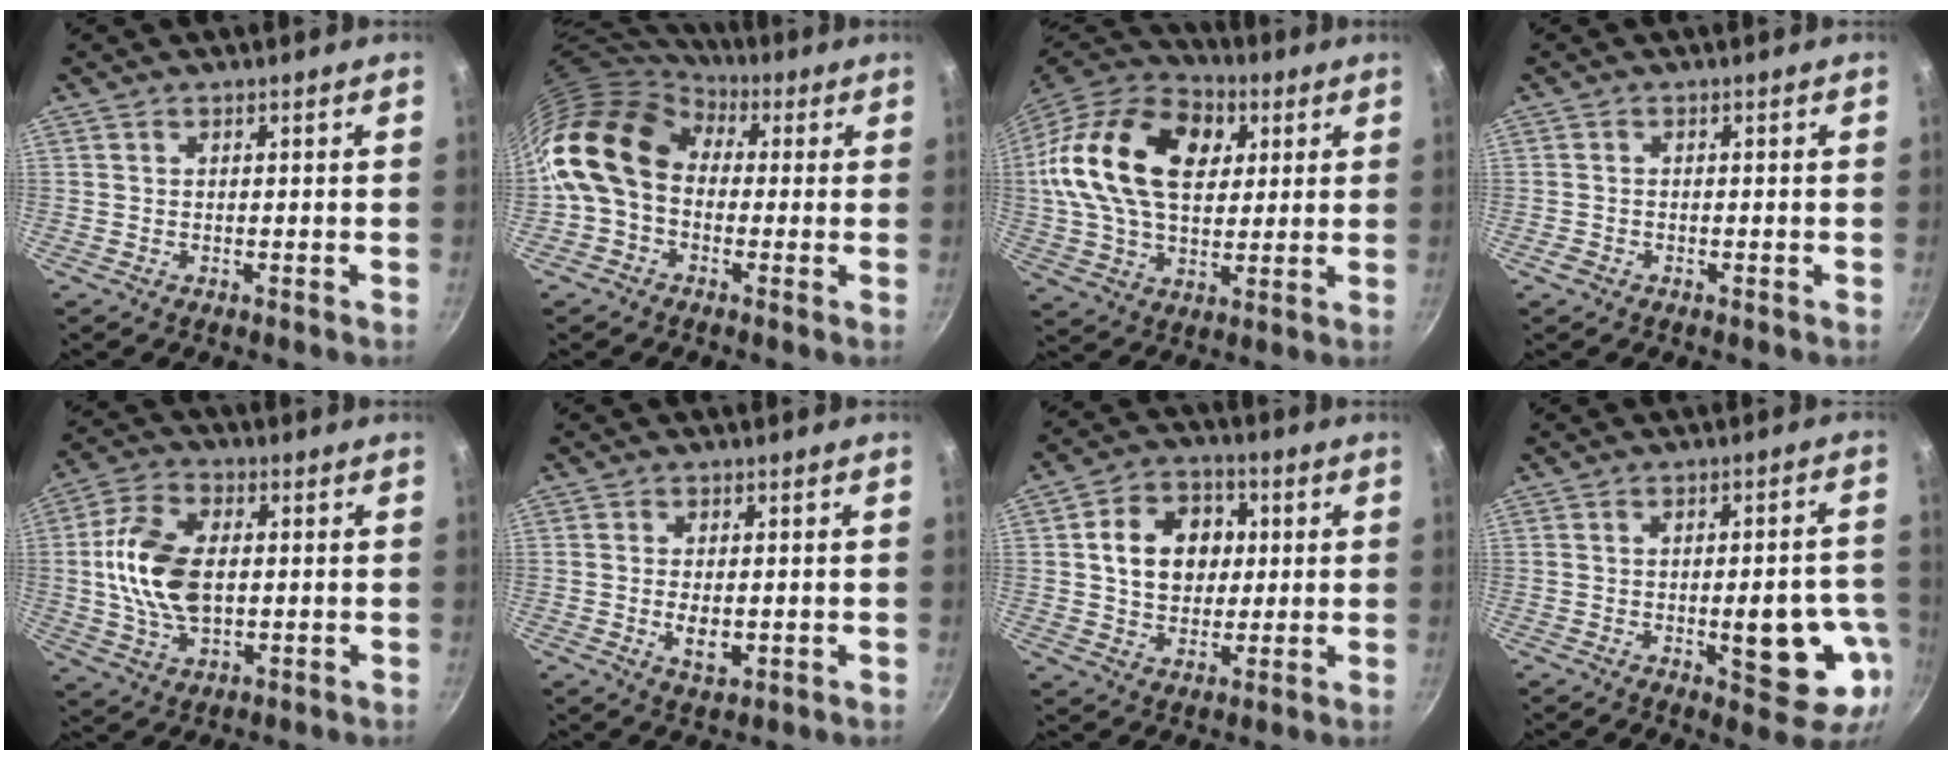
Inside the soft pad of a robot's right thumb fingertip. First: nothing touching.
{"total": 15.2, "force": [1.6, 11.5, 9.9], "torque": [-0.170, 0.030, 0.009]}
{"total": 25.2, "force": [6.2, 16.2, 18.3], "torque": [-0.322, 0.014, 0.097]}
{"total": 1.4, "force": [-0.8, 0.9, 0.6], "torque": [-0.017, 0.005, -0.017]}
{"total": 14.0, "force": [0.6, 8.6, 11.0], "torque": [-0.197, 0.010, 0.005]}
{"total": 4.6, "force": [-0.6, 2.5, 3.8], "torque": [-0.068, -0.005, -0.006]}
{"total": 12.8, "force": [2.0, 10.2, 7.5], "torque": [-0.089, 0.012, 0.029]}
{"total": 13.7, "force": [-3.4, 5.6, 12.0], "torque": [-0.118, 0.019, -0.038]}